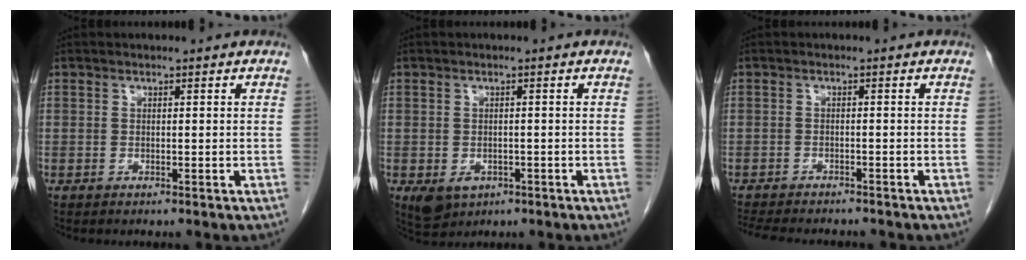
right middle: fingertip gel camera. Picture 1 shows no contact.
{"total": 4.1, "force": [-1.8, 3.0, 2.0], "torque": [-0.034, -0.004, -0.017]}
{"total": 10.4, "force": [-9.2, 2.5, 4.1], "torque": [-0.077, -0.010, -0.129]}